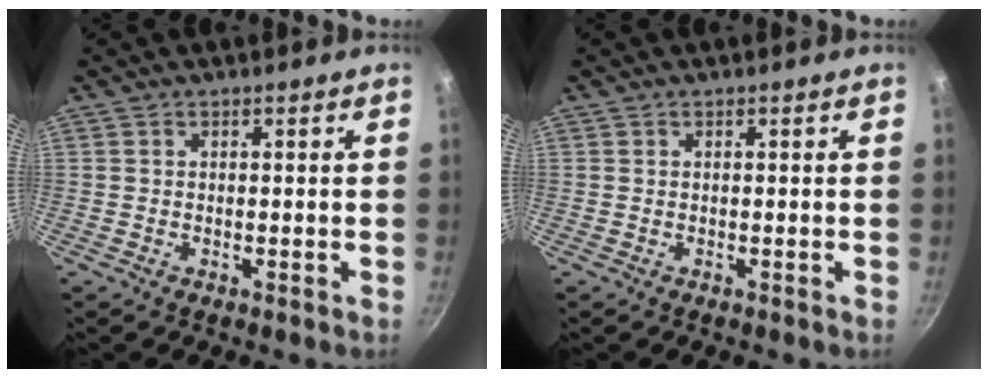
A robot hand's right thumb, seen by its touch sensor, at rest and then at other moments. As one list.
[{"total": 0.0}]